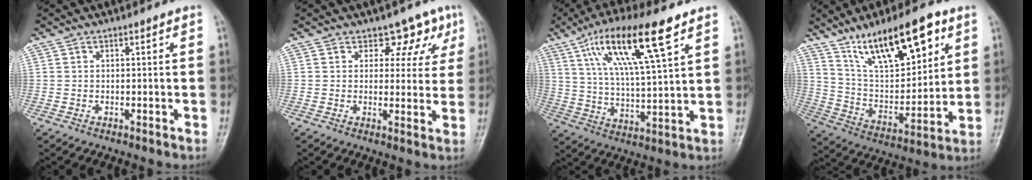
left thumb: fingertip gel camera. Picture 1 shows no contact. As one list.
[{"total": 6.1, "force": [3.9, 4.4, 1.8], "torque": [0.019, -0.018, 0.037]}, {"total": 17.0, "force": [8.7, 3.4, 14.2], "torque": [-0.256, -0.020, 0.159]}, {"total": 19.3, "force": [11.2, 7.3, 13.9], "torque": [-0.190, -0.042, 0.205]}]